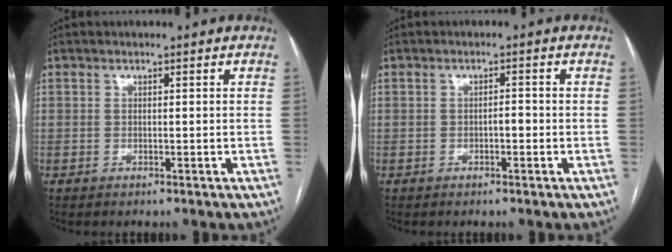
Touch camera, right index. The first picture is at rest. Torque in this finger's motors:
{"motor_torque": [0.76, 0.15, 0.01, 0.02]}